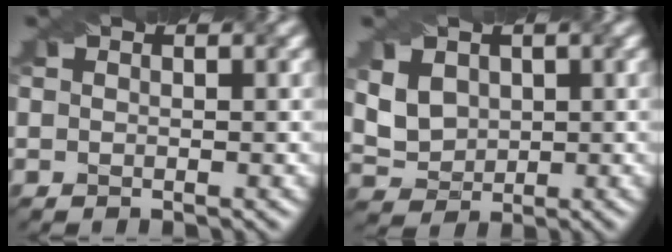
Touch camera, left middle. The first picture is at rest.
{"total": 3.6, "force": [1.3, 2.9, 1.8], "torque": [-0.064, 0.007, 0.043]}